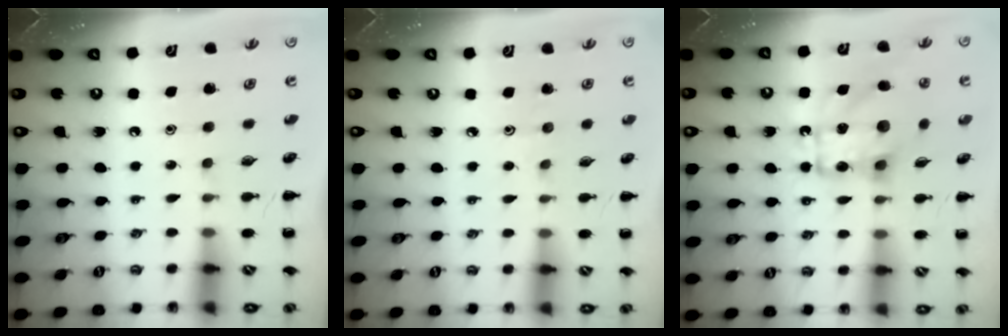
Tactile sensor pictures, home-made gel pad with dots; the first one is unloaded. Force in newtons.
{"total": 2.9, "press": 2.7, "slide": 1.2}
{"total": 13.3, "press": 13.2, "slide": 1.4}